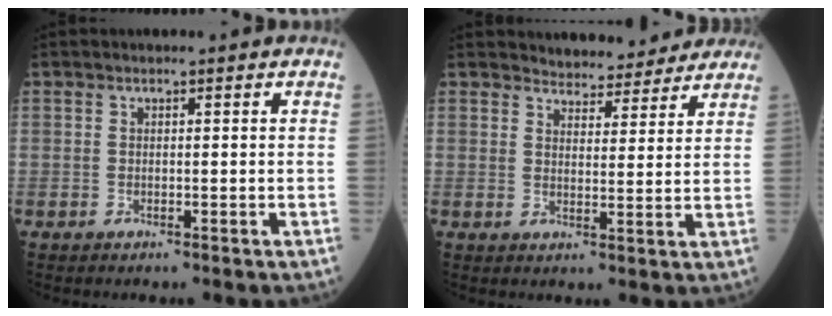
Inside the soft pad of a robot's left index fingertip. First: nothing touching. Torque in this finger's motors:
{"motor_torque": [0.77, -0.87, 0.08, 0.00]}